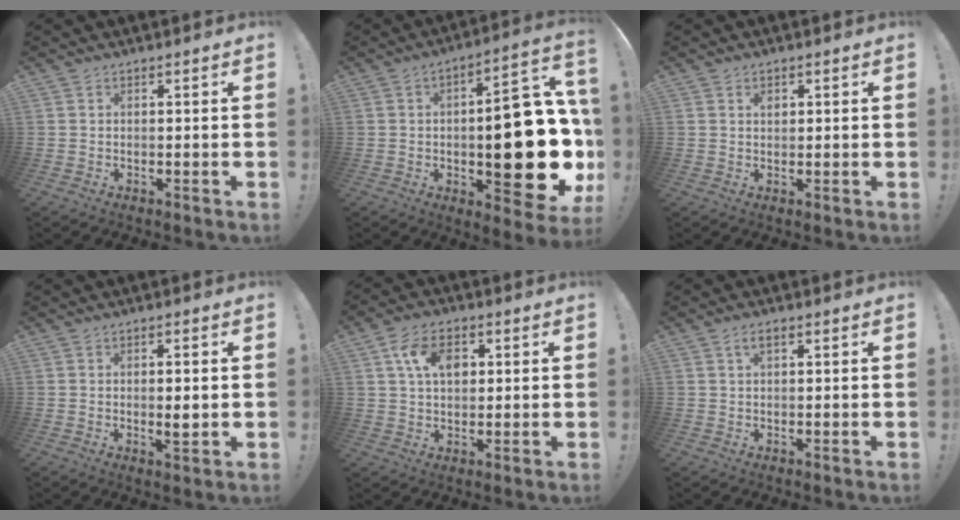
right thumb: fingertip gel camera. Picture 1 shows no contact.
{"total": 23.0, "force": [-2.5, 9.1, 21.0], "torque": [-0.268, 0.005, -0.026]}
{"total": 1.4, "force": [0.7, 1.0, 0.7], "torque": [-0.013, 0.001, 0.013]}
{"total": 3.4, "force": [-0.1, 0.8, 3.3], "torque": [-0.042, -0.003, -0.004]}
{"total": 9.7, "force": [3.1, 6.5, 6.5], "torque": [-0.105, 0.006, 0.058]}
{"total": 2.7, "force": [1.0, 1.2, 2.2], "torque": [-0.037, 0.002, 0.016]}